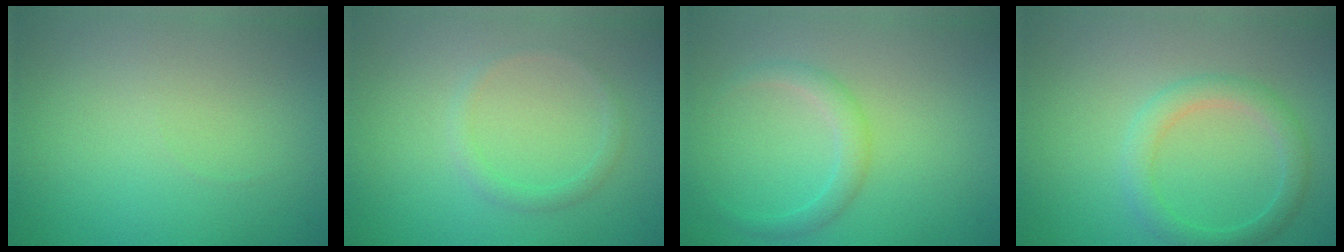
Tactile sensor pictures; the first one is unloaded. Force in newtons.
{"total": 1.2, "press": 1.2, "slide": 0.0}
{"total": 1.8, "press": 1.8, "slide": 0.0}
{"total": 2.7, "press": 2.7, "slide": 0.1}